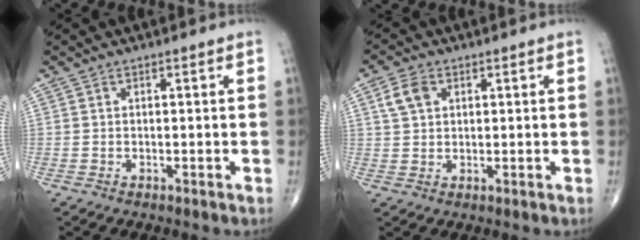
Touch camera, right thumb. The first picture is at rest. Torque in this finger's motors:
{"motor_torque": [-0.11, 0.13, 0.02, -0.03, 0.01]}